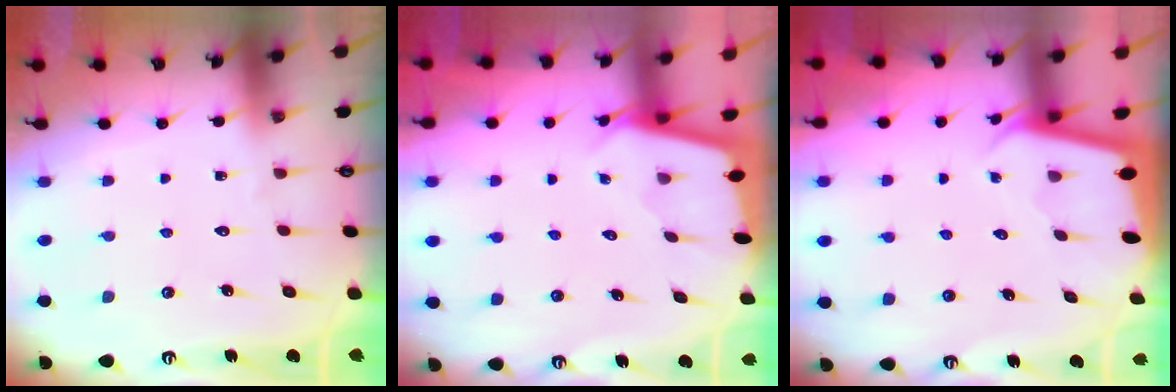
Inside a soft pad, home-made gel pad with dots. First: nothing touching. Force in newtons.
{"total": 1.7, "press": 1.7, "slide": 0.1}
{"total": 1.7, "press": 1.7, "slide": 0.1}